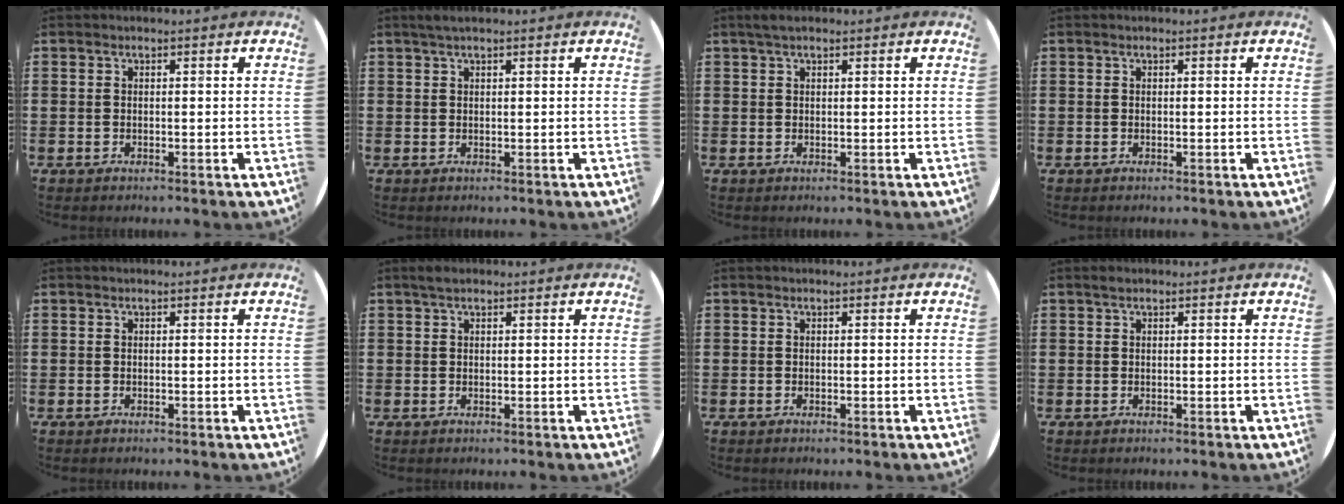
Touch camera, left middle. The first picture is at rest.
{"total": 1.0, "force": [0.7, 0.1, 0.6], "torque": [-0.013, 0.002, 0.013]}
{"total": 1.3, "force": [0.9, 0.4, 0.7], "torque": [-0.016, 0.005, 0.017]}
{"total": 0.0}
{"total": 0.0}
{"total": 1.3, "force": [0.9, 0.6, 0.6], "torque": [-0.006, 0.002, 0.015]}
{"total": 0.0}
{"total": 0.6, "force": [0.5, 0.4, 0.2], "torque": [0.004, -0.001, 0.007]}